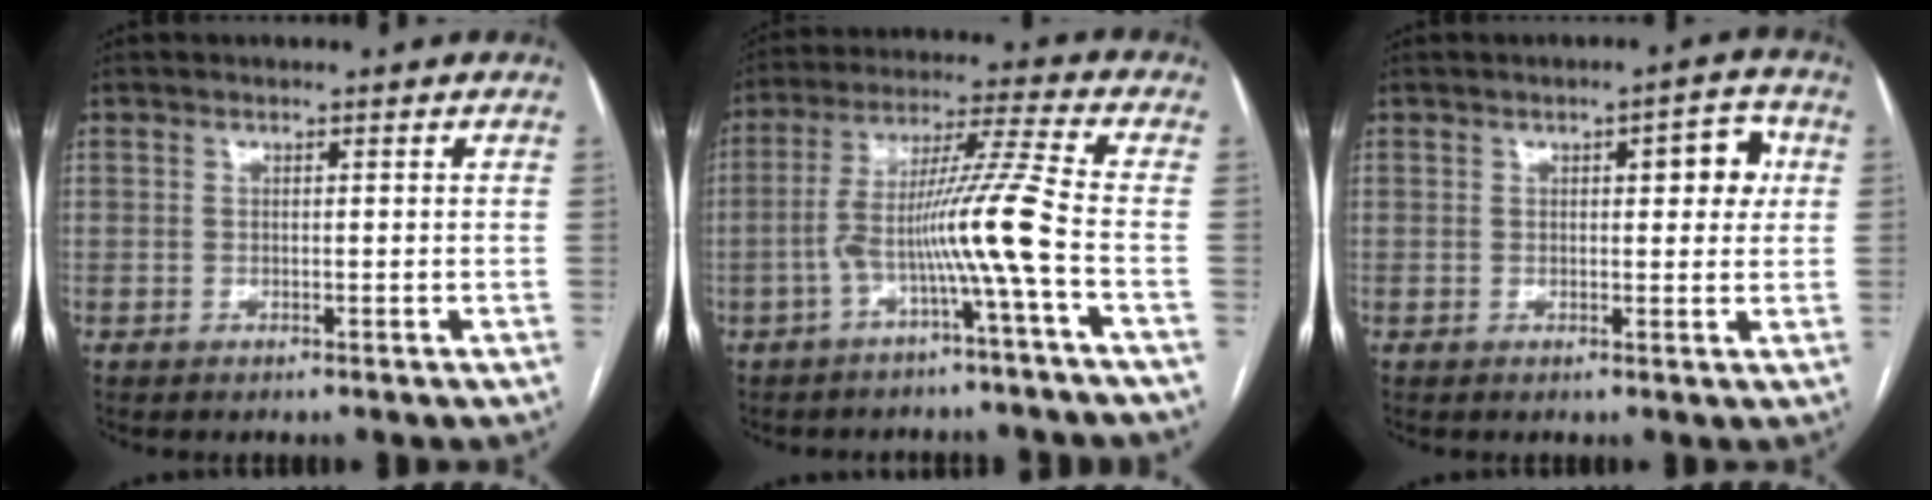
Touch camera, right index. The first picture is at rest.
{"total": 10.1, "force": [-3.3, -2.1, 9.2], "torque": [-0.177, 0.020, -0.063]}
{"total": 5.2, "force": [1.4, 1.8, 4.7], "torque": [-0.057, 0.012, 0.015]}